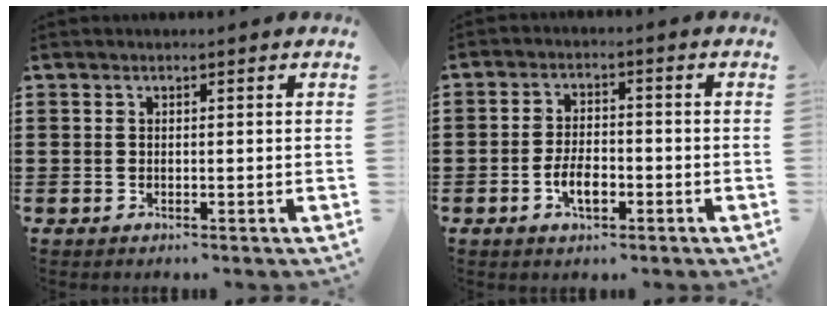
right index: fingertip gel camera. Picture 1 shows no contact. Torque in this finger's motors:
{"motor_torque": [1.07, 1.07, 0.22, 0.04]}